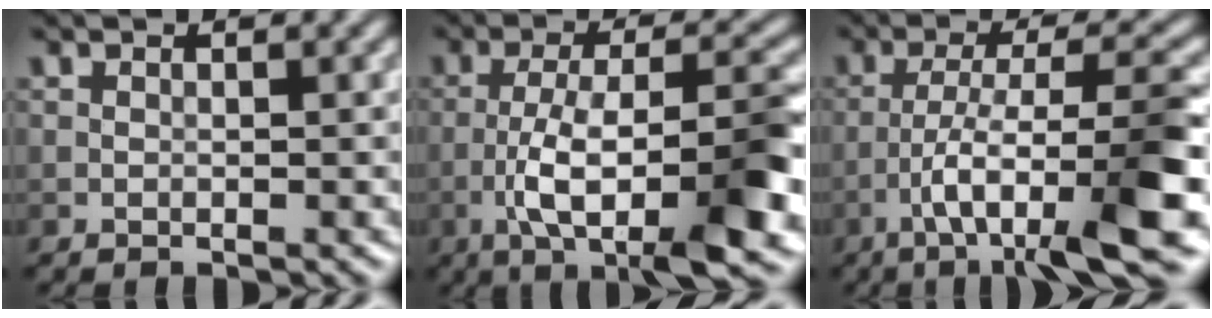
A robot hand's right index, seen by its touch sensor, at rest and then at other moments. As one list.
[{"total": 11.5, "force": [-4.8, 3.4, 9.9], "torque": [-0.158, 0.009, -0.072]}, {"total": 9.5, "force": [-4.3, 1.9, 8.3], "torque": [-0.138, 0.011, -0.068]}]